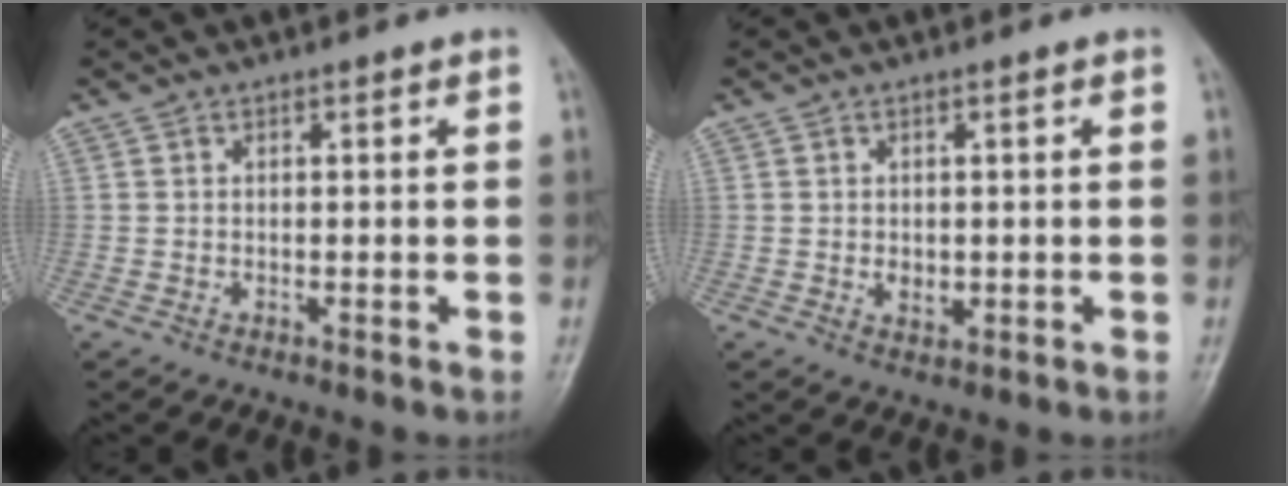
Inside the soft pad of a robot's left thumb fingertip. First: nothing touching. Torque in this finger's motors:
{"motor_torque": [-0.02, 0.04, 0.15, -0.07, 0.00]}